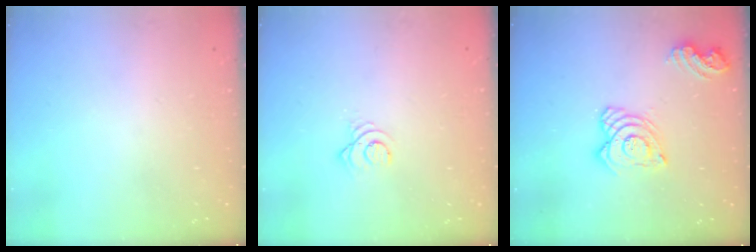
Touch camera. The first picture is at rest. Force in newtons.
{"total": 2.2, "press": 2.2, "slide": 0.3}
{"total": 12.8, "press": 12.7, "slide": 1.4}